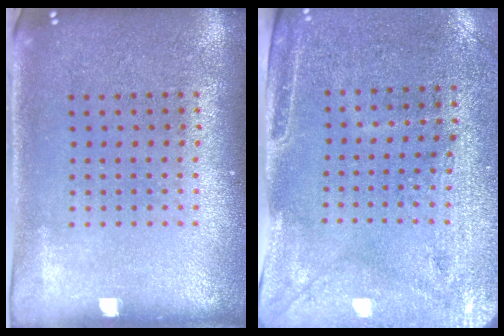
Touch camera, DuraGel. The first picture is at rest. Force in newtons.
{"total": 3.0, "press": 2.5, "slide": 1.5}